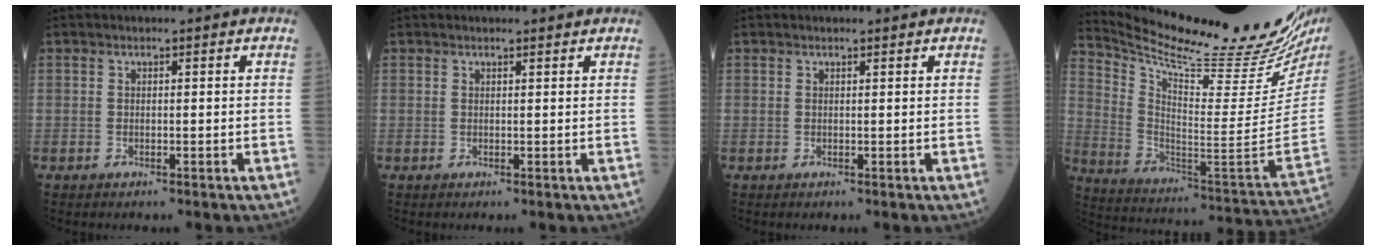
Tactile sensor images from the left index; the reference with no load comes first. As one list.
[{"total": 1.1, "force": [1.1, 0.1, 0.3], "torque": [-0.007, 0.003, 0.014]}, {"total": 0.7, "force": [0.7, 0.0, 0.2], "torque": [-0.007, 0.003, 0.009]}, {"total": 27.5, "force": [24.3, 1.4, 12.8], "torque": [-0.223, -0.102, 0.349]}]